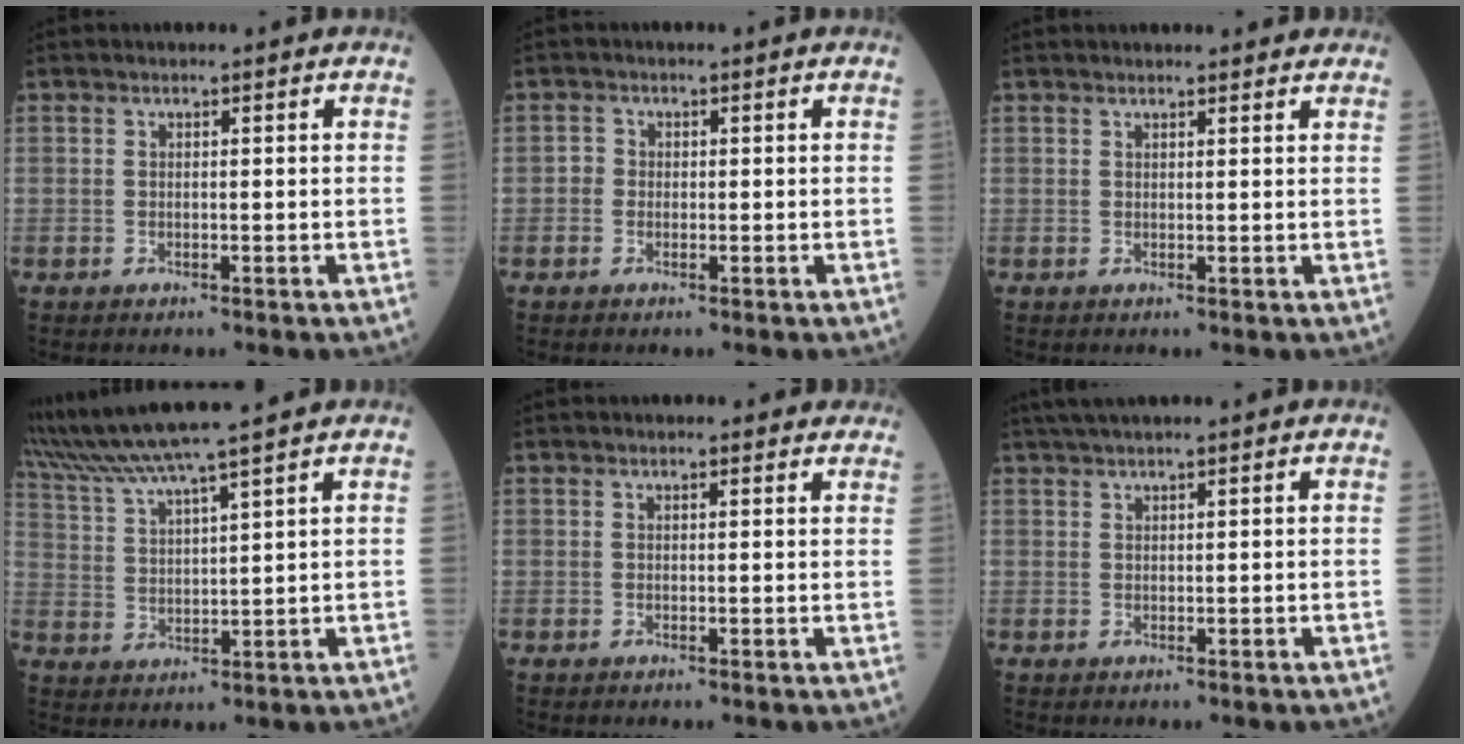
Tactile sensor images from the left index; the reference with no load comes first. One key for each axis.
{"total": 1.2, "fx": -0.4, "fy": 1.1, "fz": 0.3, "tx": -0.001, "ty": 0.006, "tz": -0.009}
{"total": 6.4, "fx": 5.9, "fy": 1.5, "fz": 2.2, "tx": -0.023, "ty": 0.025, "tz": 0.063}
{"total": 11.1, "fx": 9.7, "fy": -2.1, "fz": 5.0, "tx": -0.101, "ty": 0.018, "tz": 0.180}
{"total": 4.0, "fx": 3.7, "fy": 1.2, "fz": 1.0, "tx": -0.004, "ty": 0.013, "tz": 0.033}
{"total": 4.4, "fx": 3.7, "fy": -0.2, "fz": 2.4, "tx": -0.039, "ty": 0.031, "tz": 0.068}